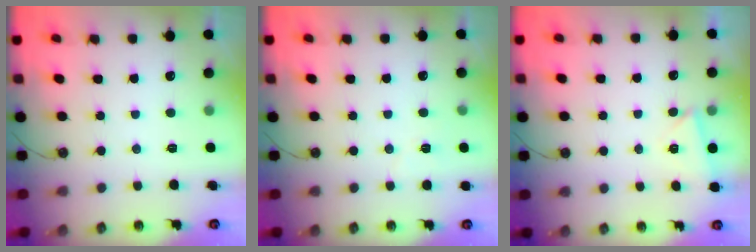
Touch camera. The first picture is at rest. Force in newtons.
{"total": 3.5, "press": 3.4, "slide": 0.7}
{"total": 2.9, "press": 2.8, "slide": 0.6}